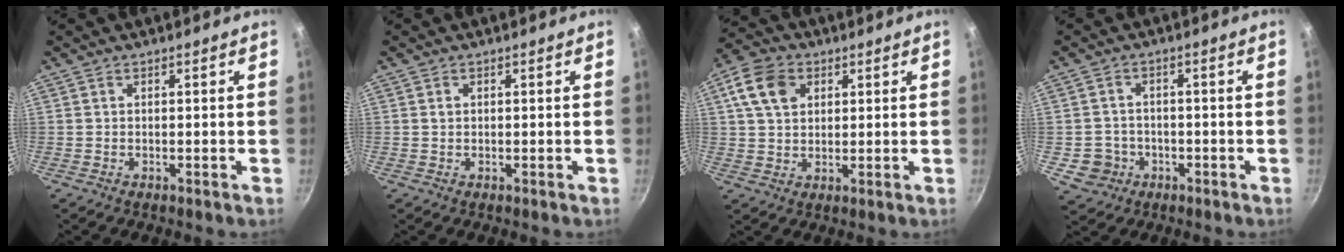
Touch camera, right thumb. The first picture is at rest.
{"total": 0.8, "force": [0.2, 0.7, 0.4], "torque": [-0.006, 0.002, 0.005]}
{"total": 9.3, "force": [3.2, 6.8, 5.5], "torque": [-0.087, 0.004, 0.052]}
{"total": 5.3, "force": [-1.6, 5.0, 1.2], "torque": [-0.002, 0.020, -0.015]}